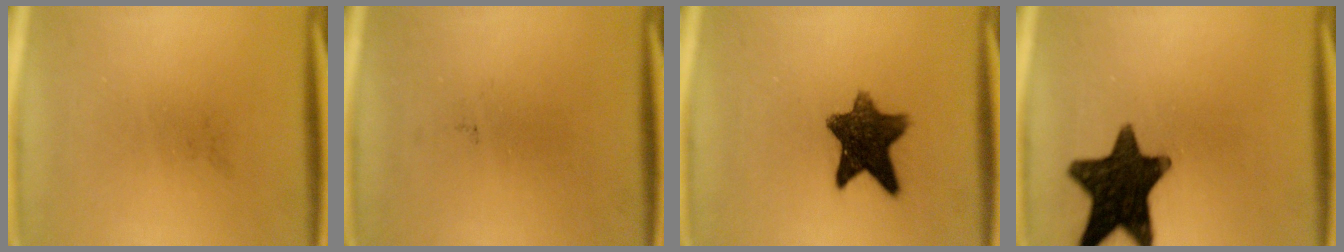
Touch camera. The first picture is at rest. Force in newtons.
{"total": 0.0}
{"total": 10.5}
{"total": 15.8}